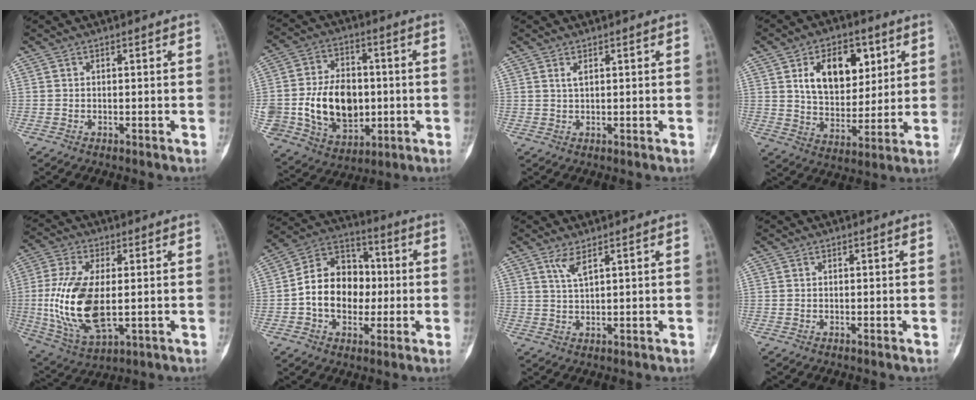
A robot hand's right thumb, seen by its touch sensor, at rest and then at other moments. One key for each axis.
{"total": 19.2, "fx": -1.4, "fy": 14.1, "fz": 13.0, "tx": -0.215, "ty": 0.010, "tz": -0.002}
{"total": 1.2, "fx": 0.7, "fy": 0.5, "fz": 1.0, "tx": -0.021, "ty": 0.001, "tz": 0.016}
{"total": 14.8, "fx": 5.4, "fy": 9.4, "fz": 10.1, "tx": -0.113, "ty": -0.021, "tz": 0.098}
{"total": 16.7, "fx": -0.6, "fy": 8.2, "fz": 14.6, "tx": -0.302, "ty": -0.010, "tz": 0.000}
{"total": 14.6, "fx": -1.0, "fy": 11.1, "fz": 9.5, "tx": -0.113, "ty": 0.037, "tz": -0.024}
{"total": 2.9, "fx": 1.7, "fy": 0.5, "fz": 2.3, "tx": -0.054, "ty": -0.011, "tz": 0.041}
{"total": 0.0}